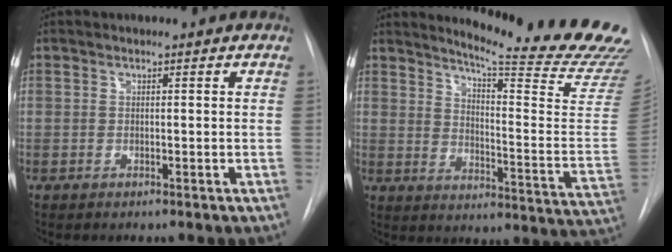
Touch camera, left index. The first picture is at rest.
{"total": 23.7, "force": [21.3, 0.0, 10.4], "torque": [-0.149, -0.133, 0.257]}